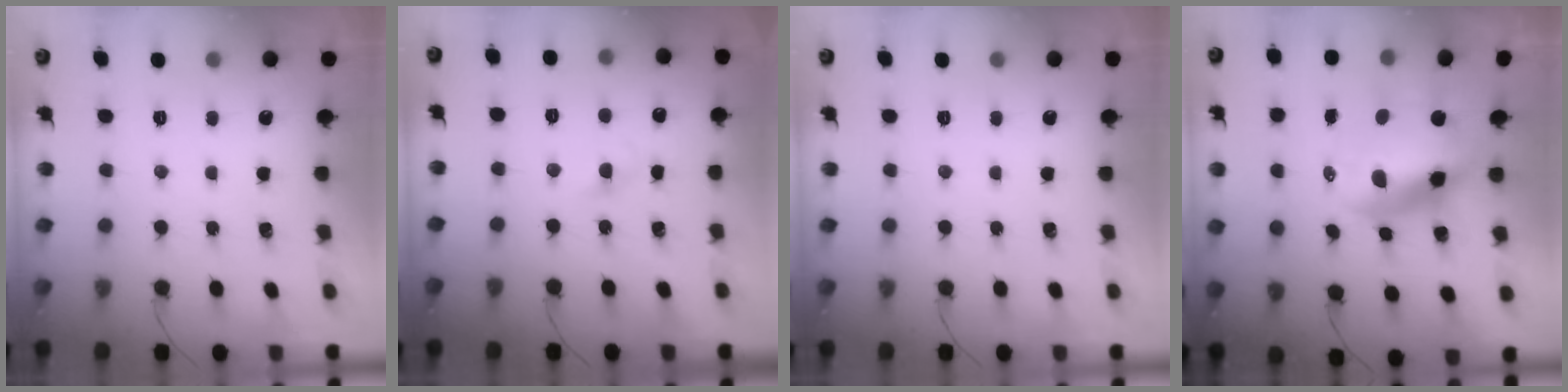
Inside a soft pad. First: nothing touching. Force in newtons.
{"total": 2.3, "press": 2.1, "slide": 0.8}
{"total": 0.0}
{"total": 10.9, "press": 10.5, "slide": 2.9}